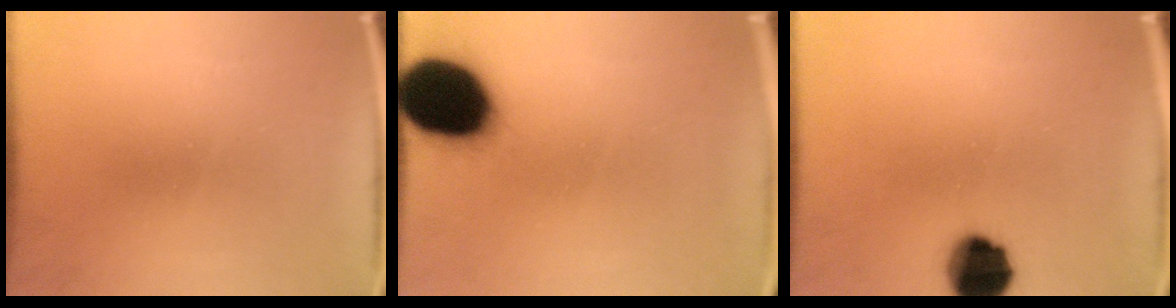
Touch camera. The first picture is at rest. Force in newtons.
{"total": 20.4}
{"total": 10.8}